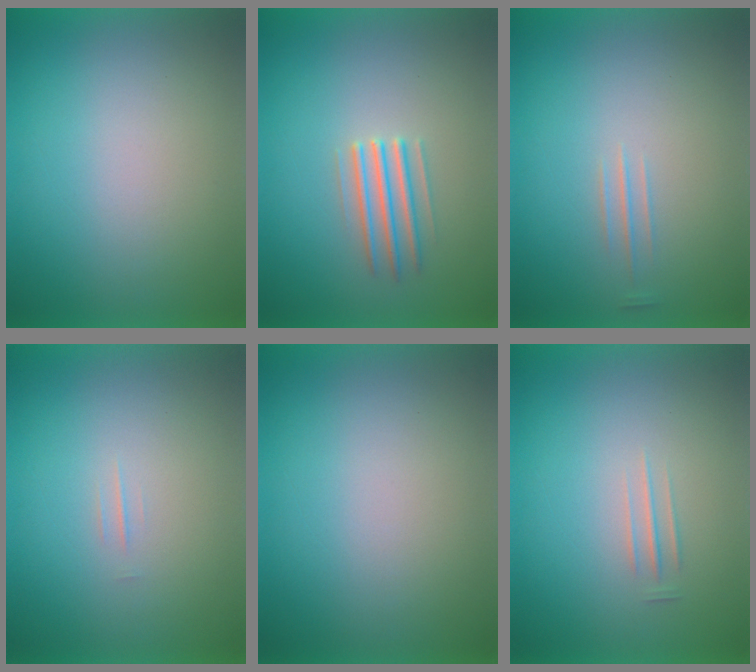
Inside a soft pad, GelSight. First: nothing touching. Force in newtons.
{"total": 2.8}
{"total": 1.3}
{"total": 1.3}
{"total": 0.0}
{"total": 1.6}